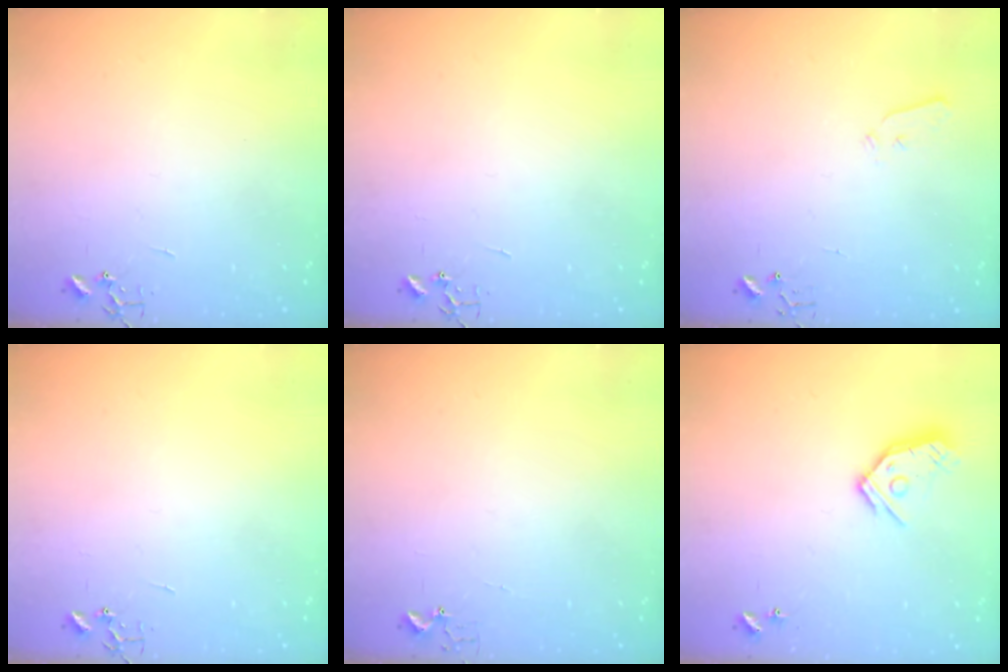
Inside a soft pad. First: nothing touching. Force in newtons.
{"total": 0.0}
{"total": 4.0, "press": 3.9, "slide": 0.6}
{"total": 0.0}
{"total": 3.7, "press": 3.7, "slide": 0.2}
{"total": 11.0, "press": 10.9, "slide": 1.2}